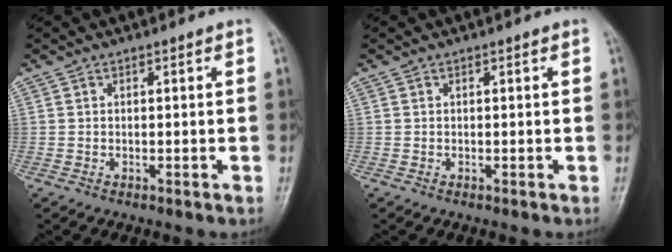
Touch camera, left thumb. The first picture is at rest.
{"total": 0.0}